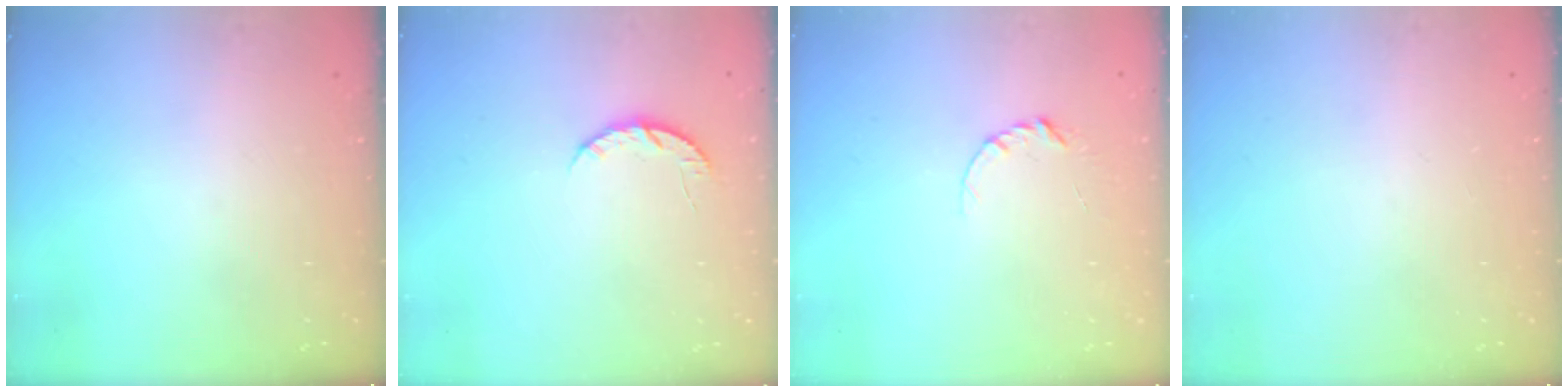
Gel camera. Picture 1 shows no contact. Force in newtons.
{"total": 5.0, "press": 4.9, "slide": 0.6}
{"total": 3.4, "press": 3.4, "slide": 0.4}
{"total": 0.0}